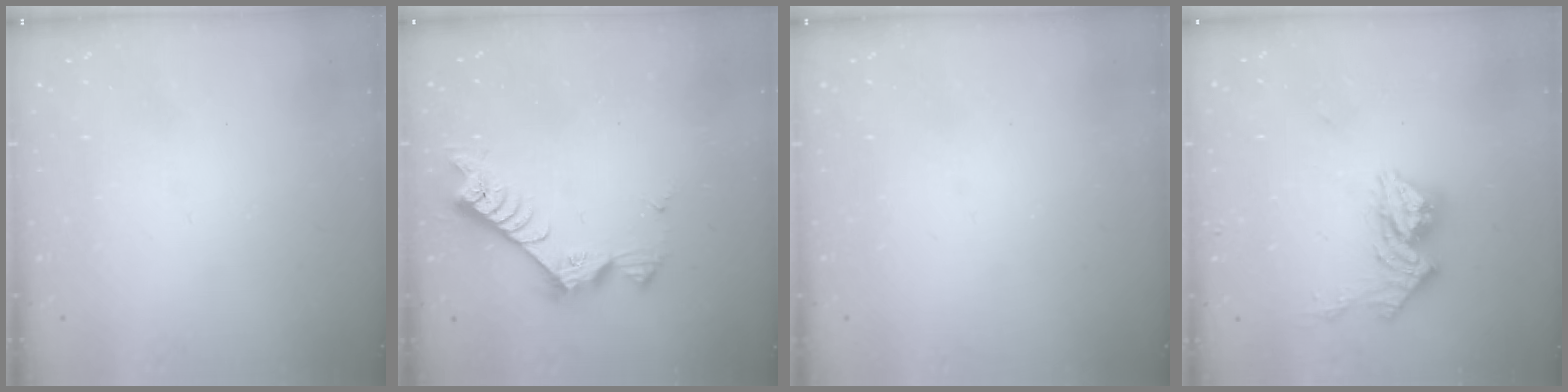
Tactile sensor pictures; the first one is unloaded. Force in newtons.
{"total": 7.7, "press": 7.6, "slide": 1.2}
{"total": 0.0}
{"total": 11.7, "press": 11.7, "slide": 0.8}